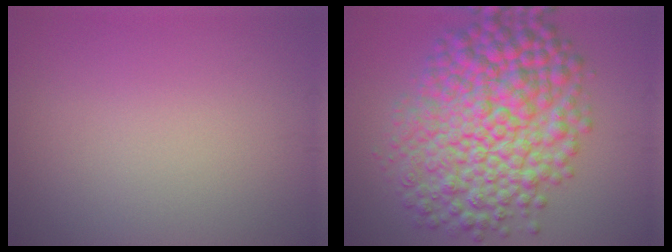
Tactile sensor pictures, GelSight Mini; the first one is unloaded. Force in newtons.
{"total": 11.5, "press": 11.5, "slide": 0.0}